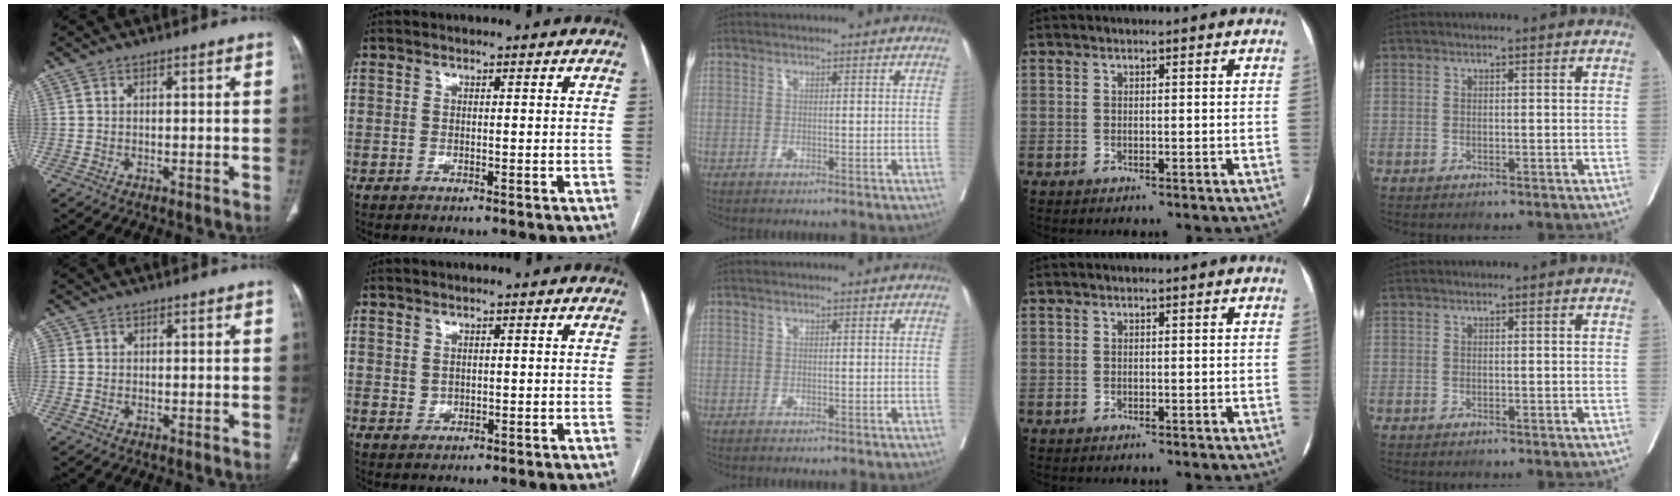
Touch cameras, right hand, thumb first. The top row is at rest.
{"thumb": {"total": 1.3, "force": [0.1, 1.2, 0.4], "torque": [0.002, 0.003, 0.001]}, "index": {"total": 1.1, "force": [0.4, 1.0, 0.4], "torque": [-0.005, -0.002, 0.010]}}